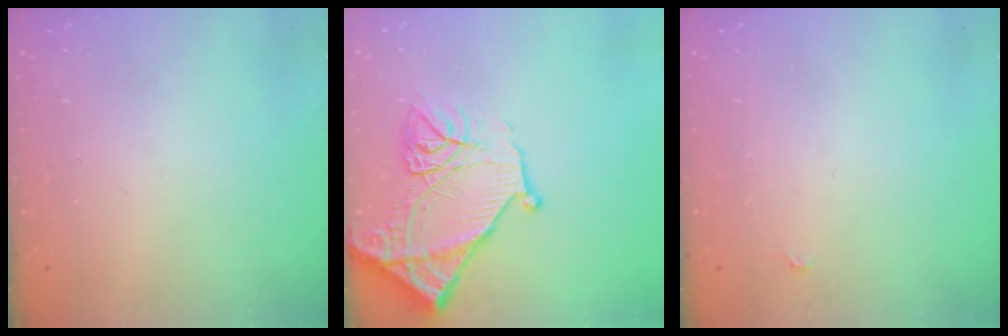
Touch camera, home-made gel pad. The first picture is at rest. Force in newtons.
{"total": 17.7, "press": 17.6, "slide": 1.7}
{"total": 2.8, "press": 2.8, "slide": 0.4}